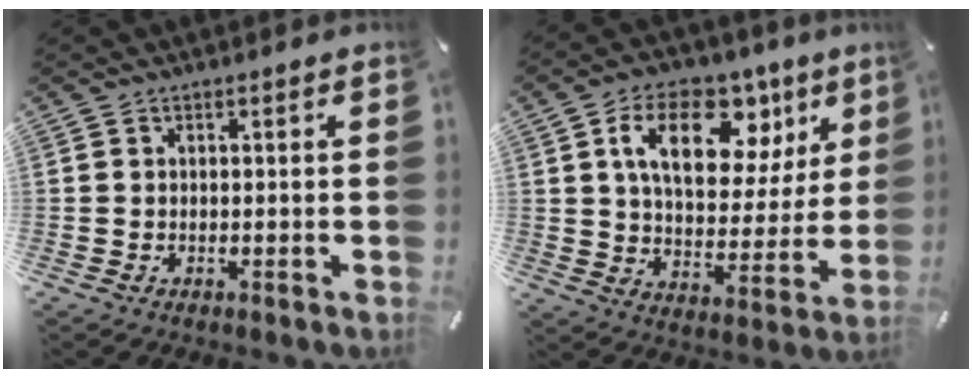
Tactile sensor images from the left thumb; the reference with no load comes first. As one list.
[{"total": 18.1, "force": [8.3, 10.7, 12.1], "torque": [-0.186, -0.025, 0.139]}]